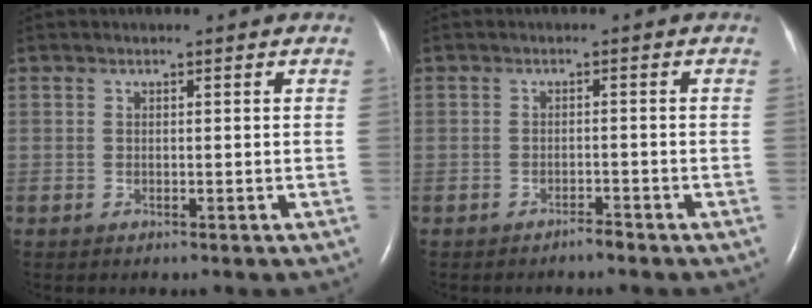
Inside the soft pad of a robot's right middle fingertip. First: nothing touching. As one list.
[{"total": 1.2, "force": [-1.2, 0.1, 0.3], "torque": [-0.008, -0.002, -0.018]}]